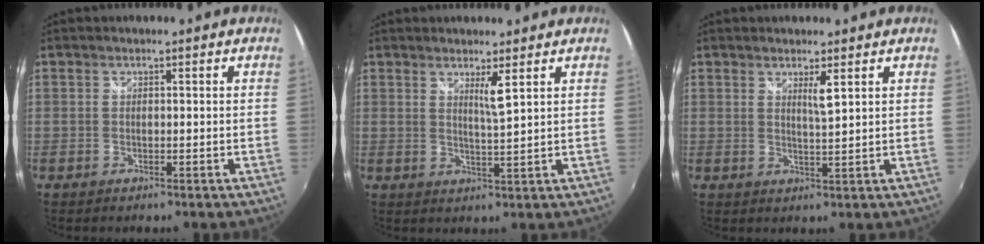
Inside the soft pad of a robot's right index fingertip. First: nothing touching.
{"total": 2.6, "force": [1.5, -0.4, 2.1], "torque": [-0.037, -0.007, 0.022]}
{"total": 2.6, "force": [1.4, -0.3, 2.1], "torque": [-0.036, -0.006, 0.021]}